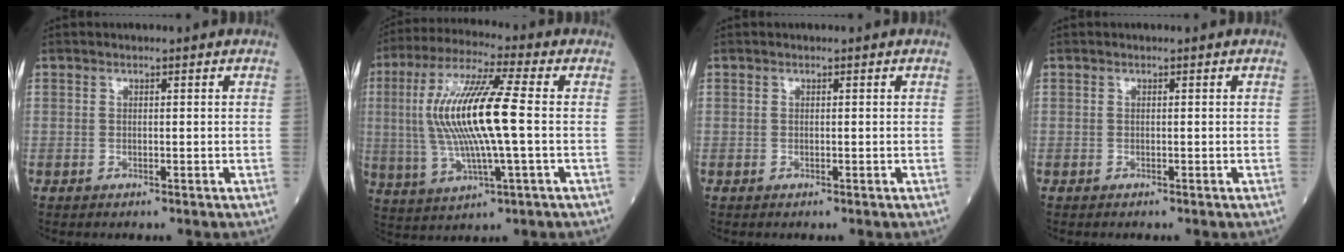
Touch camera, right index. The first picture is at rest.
{"total": 15.1, "force": [0.4, 1.5, 15.0], "torque": [-0.314, 0.009, 0.007]}
{"total": 0.0}
{"total": 0.0}